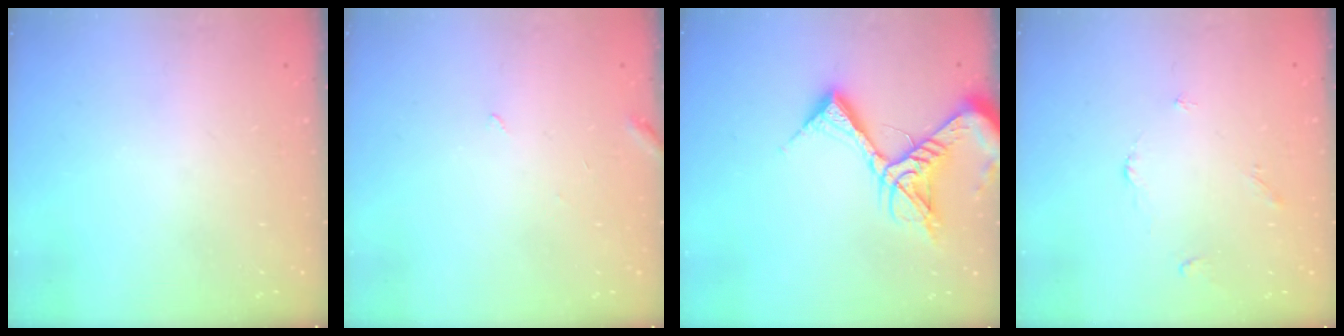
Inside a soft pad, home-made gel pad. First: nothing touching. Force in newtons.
{"total": 3.0, "press": 3.0, "slide": 0.2}
{"total": 14.2, "press": 14.1, "slide": 2.0}
{"total": 3.0, "press": 2.9, "slide": 0.5}